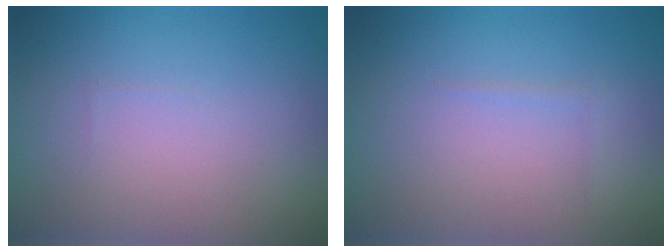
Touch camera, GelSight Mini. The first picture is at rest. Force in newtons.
{"total": 0.5, "press": 0.5, "slide": 0.1}